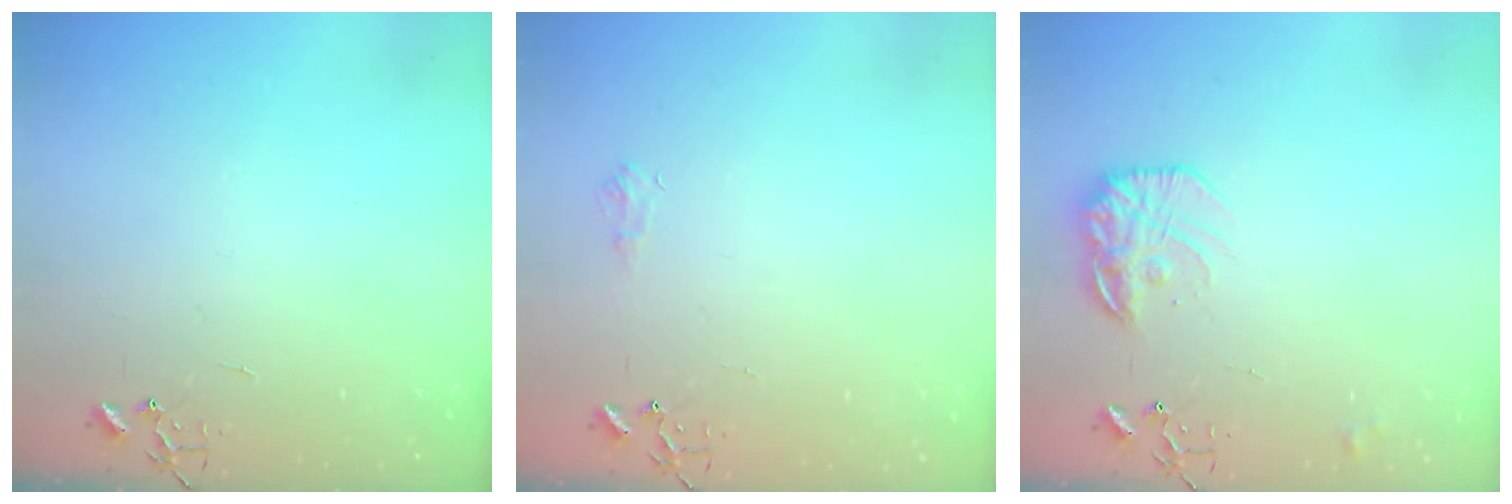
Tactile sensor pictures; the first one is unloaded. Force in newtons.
{"total": 5.8, "press": 5.7, "slide": 0.8}
{"total": 15.5, "press": 15.5, "slide": 1.0}